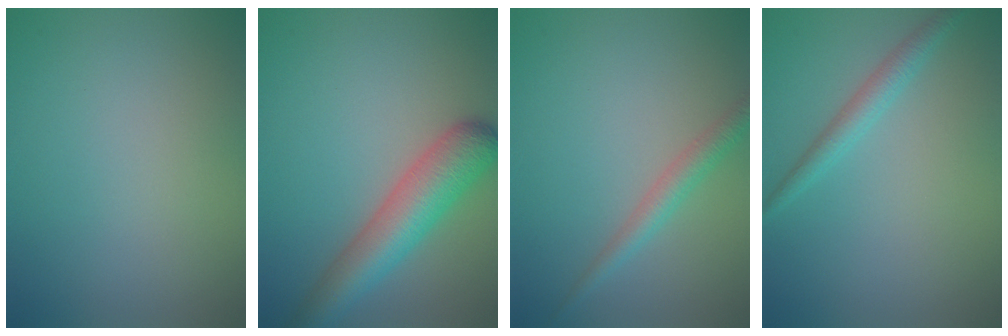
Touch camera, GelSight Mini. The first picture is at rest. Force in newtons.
{"total": 6.5, "press": 6.5, "slide": 0.5}
{"total": 2.3, "press": 2.3, "slide": 0.1}
{"total": 1.9, "press": 1.9, "slide": 0.0}